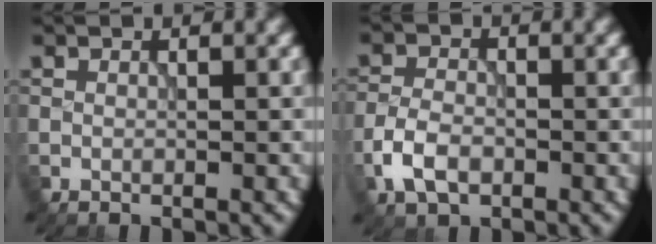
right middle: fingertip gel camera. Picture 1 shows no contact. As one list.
[{"total": 3.4, "force": [-1.6, 2.1, 2.0], "torque": [-0.044, -0.003, -0.037]}]